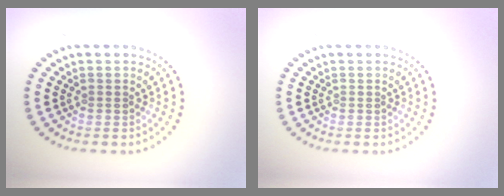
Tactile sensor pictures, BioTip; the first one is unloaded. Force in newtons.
{"total": 0.0}